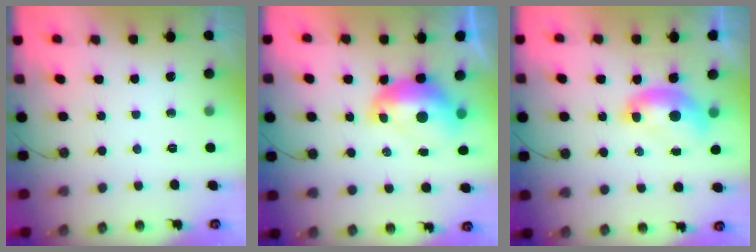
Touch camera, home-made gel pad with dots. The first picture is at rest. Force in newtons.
{"total": 2.8, "press": 2.7, "slide": 0.7}
{"total": 2.3, "press": 2.3, "slide": 0.3}